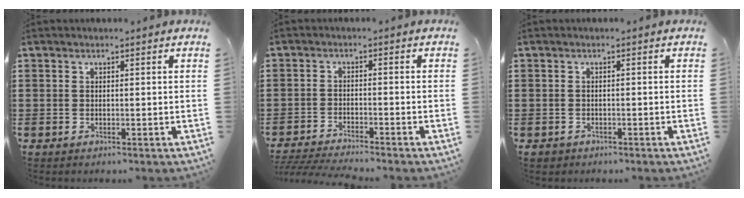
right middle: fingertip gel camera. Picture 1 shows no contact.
{"total": 3.3, "force": [-3.2, -0.2, 0.7], "torque": [-0.020, -0.006, -0.068]}
{"total": 0.7, "force": [-0.5, 0.4, 0.1], "torque": [-0.004, 0.001, -0.012]}